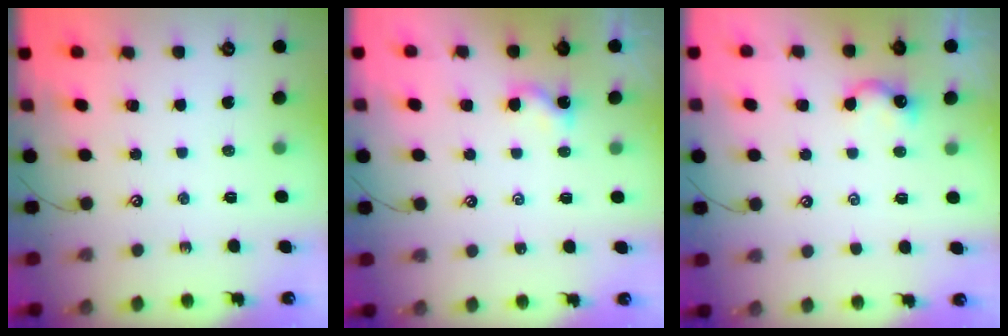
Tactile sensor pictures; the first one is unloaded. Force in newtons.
{"total": 0.0}
{"total": 0.8, "press": 0.6, "slide": 0.5}